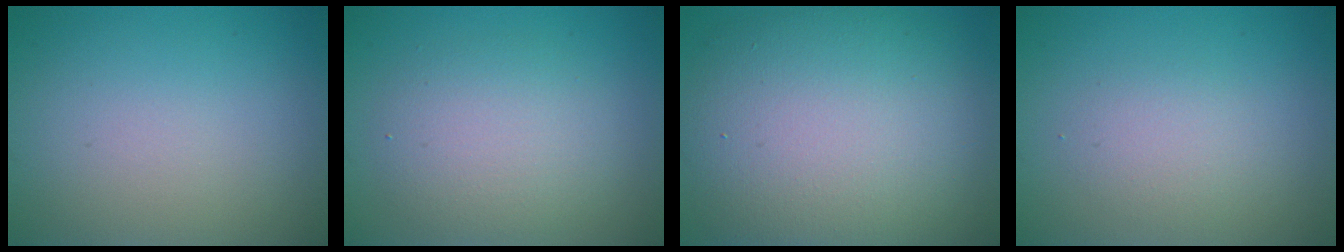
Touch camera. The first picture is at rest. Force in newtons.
{"total": 4.0, "press": 4.0, "slide": 0.2}
{"total": 13.4, "press": 13.3, "slide": 0.8}
{"total": 1.9, "press": 1.8, "slide": 0.2}